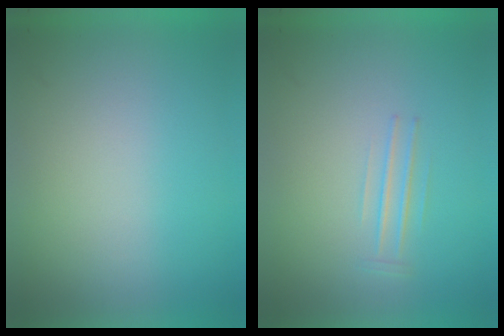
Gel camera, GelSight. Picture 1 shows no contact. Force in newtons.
{"total": 1.1}